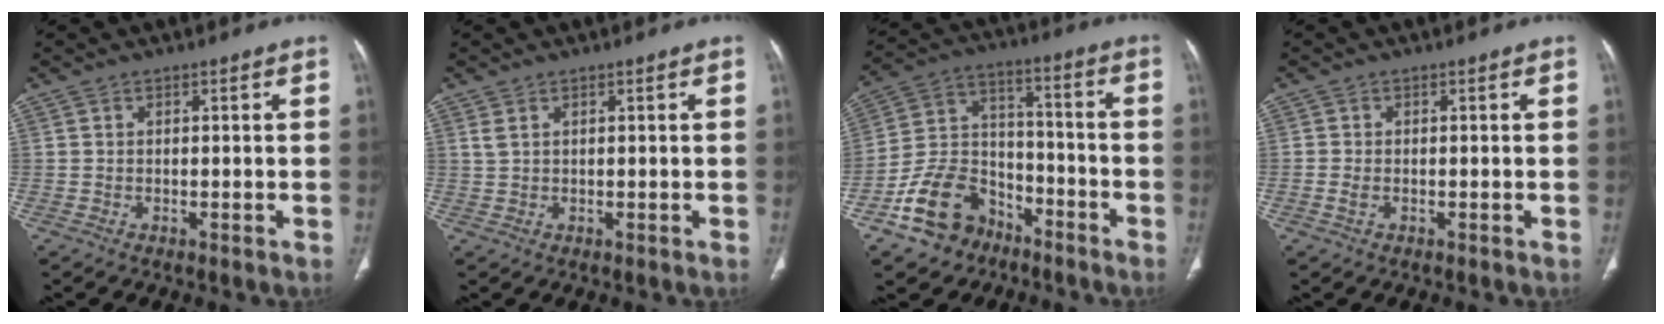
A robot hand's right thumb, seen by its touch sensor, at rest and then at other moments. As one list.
[{"total": 1.3, "force": [0.8, 0.6, 0.8], "torque": [-0.017, 0.010, 0.025]}, {"total": 13.8, "force": [-8.4, 9.6, 5.2], "torque": [-0.063, 0.078, -0.148]}, {"total": 1.3, "force": [-0.3, 0.9, 0.9], "torque": [-0.024, 0.001, -0.006]}]